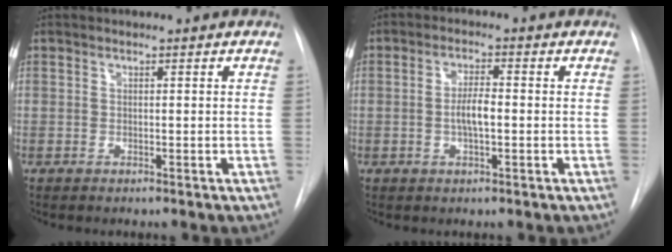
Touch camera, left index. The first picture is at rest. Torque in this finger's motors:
{"motor_torque": [0.64, 0.21, 0.11, 0.08]}